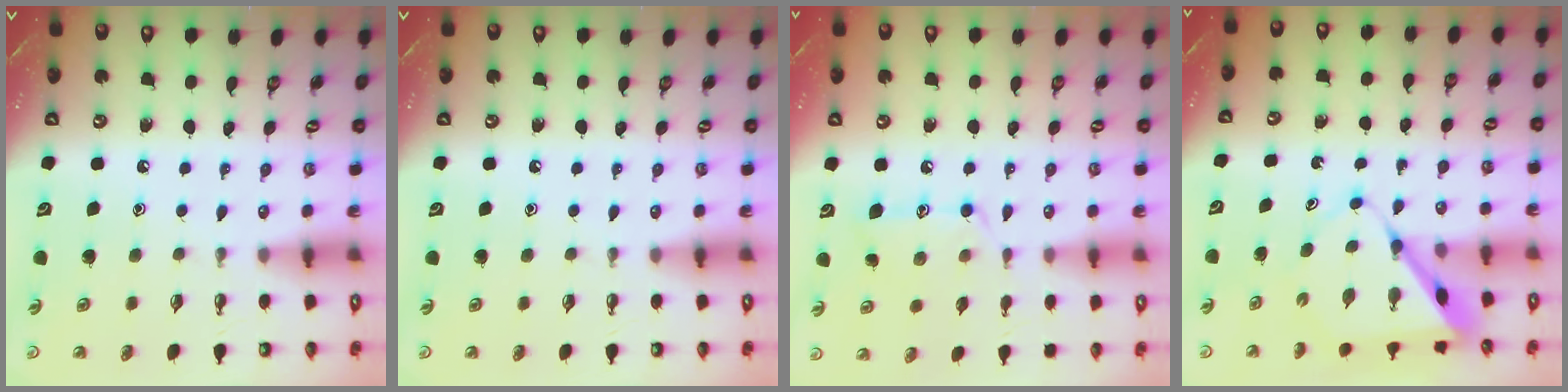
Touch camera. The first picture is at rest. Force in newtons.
{"total": 0.0}
{"total": 11.7, "press": 11.7, "slide": 0.1}
{"total": 8.3, "press": 8.3, "slide": 0.7}